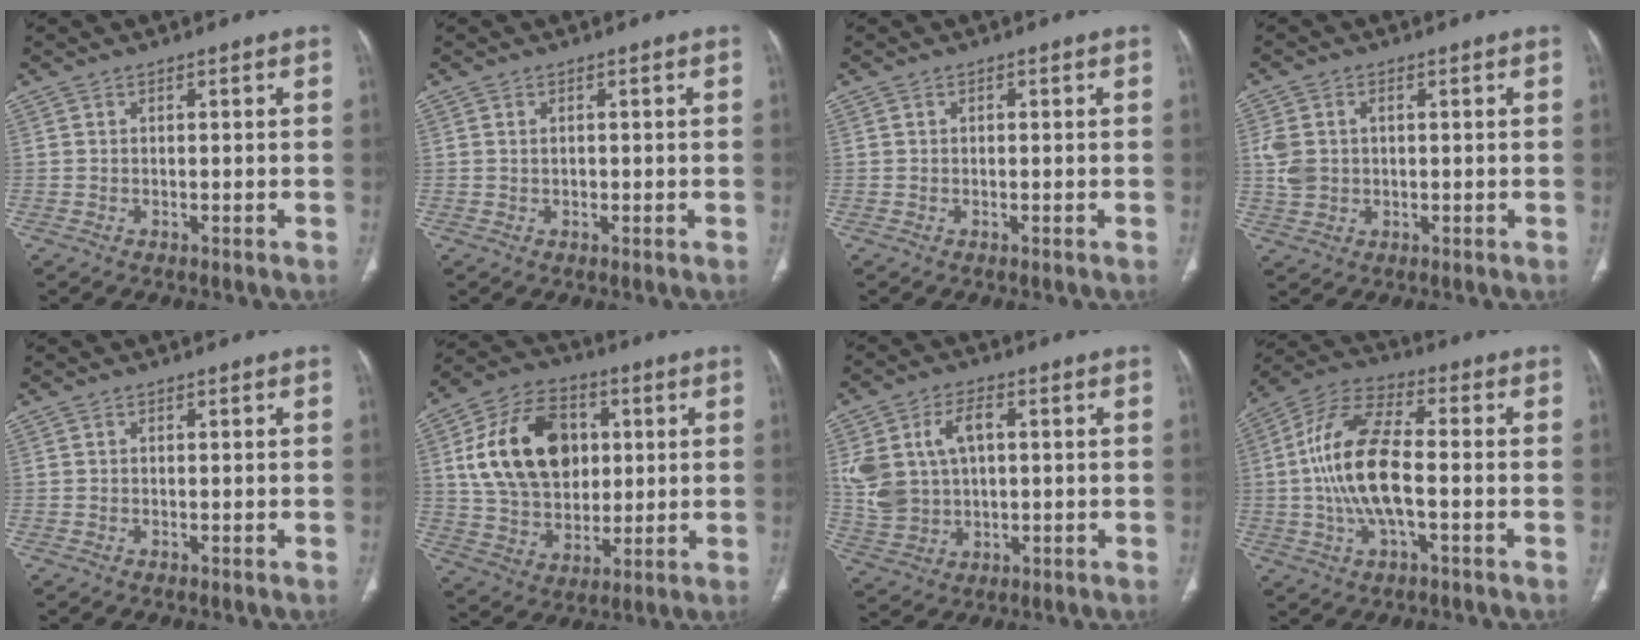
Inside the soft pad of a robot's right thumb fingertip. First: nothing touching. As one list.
[{"total": 0.7, "force": [0.1, 0.6, 0.5], "torque": [-0.010, 0.003, 0.004]}, {"total": 0.0}, {"total": 5.4, "force": [0.5, 4.2, 3.3], "torque": [-0.071, 0.008, 0.015]}, {"total": 0.0}, {"total": 20.0, "force": [4.2, 14.2, 13.4], "torque": [-0.207, 0.003, 0.079]}, {"total": 12.0, "force": [2.2, 7.9, 8.8], "torque": [-0.169, 0.010, 0.052]}, {"total": 15.1, "force": [-1.5, 6.2, 13.7], "torque": [-0.281, 0.027, -0.032]}]